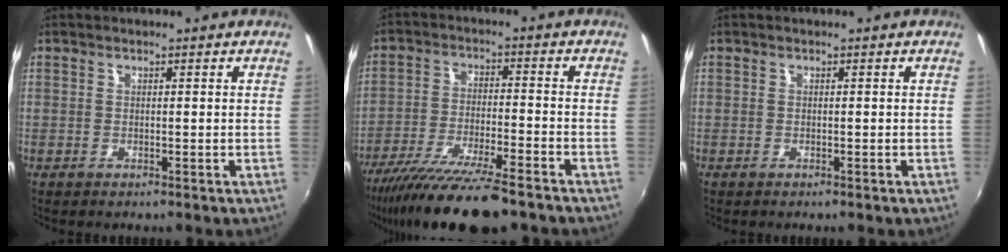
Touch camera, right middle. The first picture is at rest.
{"total": 16.5, "force": [-13.3, 2.0, 9.5], "torque": [-0.189, -0.039, -0.225]}
{"total": 0.0}